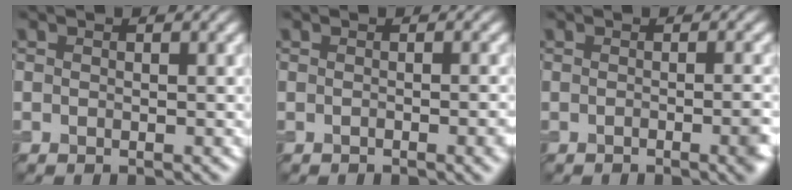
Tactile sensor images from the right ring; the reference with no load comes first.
{"total": 2.3, "force": [-0.9, 0.7, 2.0], "torque": [-0.024, -0.001, -0.014]}
{"total": 2.5, "force": [-0.9, 0.7, 2.2], "torque": [-0.023, 0.000, -0.017]}